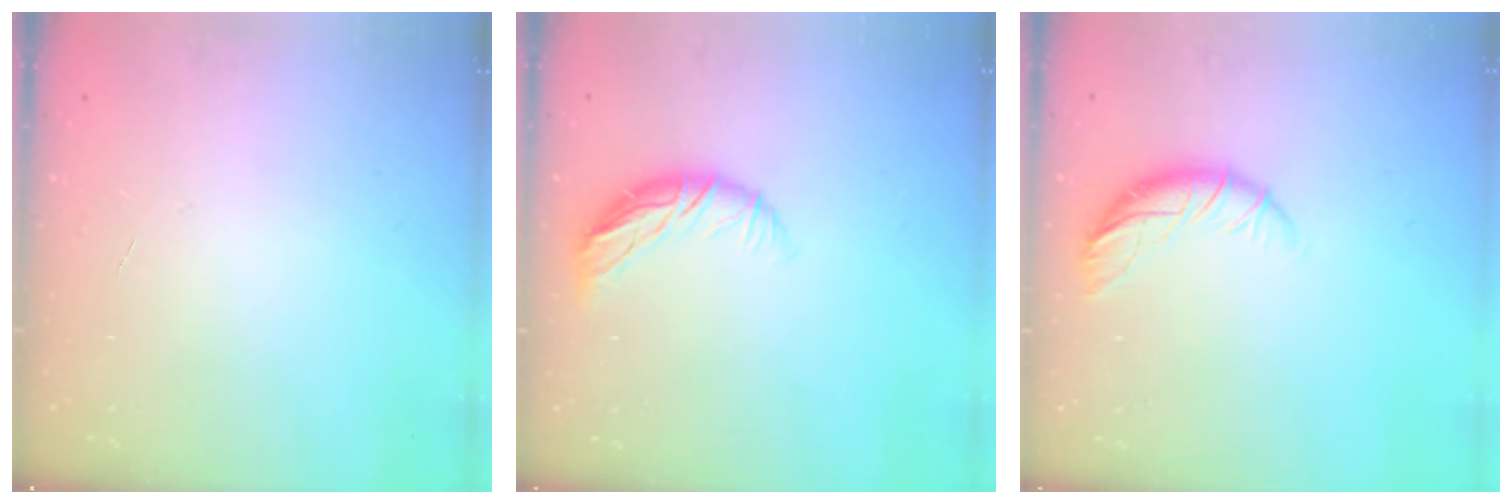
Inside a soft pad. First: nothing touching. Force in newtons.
{"total": 9.0, "press": 8.9, "slide": 1.1}
{"total": 9.9, "press": 9.9, "slide": 0.9}